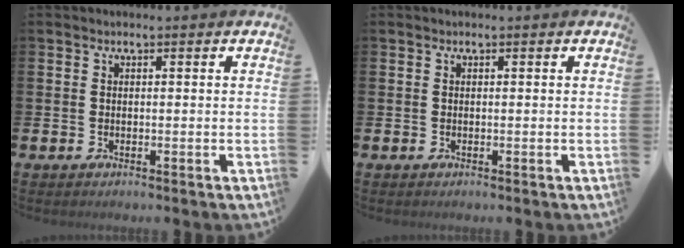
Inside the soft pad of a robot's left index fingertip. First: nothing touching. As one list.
[{"total": 0.0}]